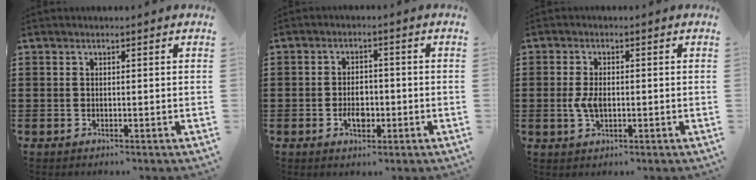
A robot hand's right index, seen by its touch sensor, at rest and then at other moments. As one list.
[{"total": 4.1, "force": [-1.2, 2.5, 3.0], "torque": [-0.045, 0.003, -0.022]}, {"total": 3.8, "force": [-0.3, 2.2, 3.1], "torque": [-0.074, 0.001, -0.010]}]